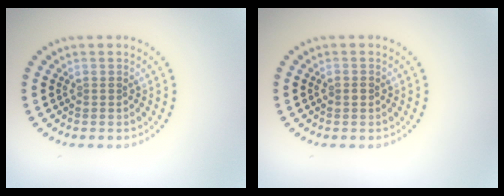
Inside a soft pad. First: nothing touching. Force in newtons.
{"total": 1.1, "press": 1.1, "slide": 0.1}